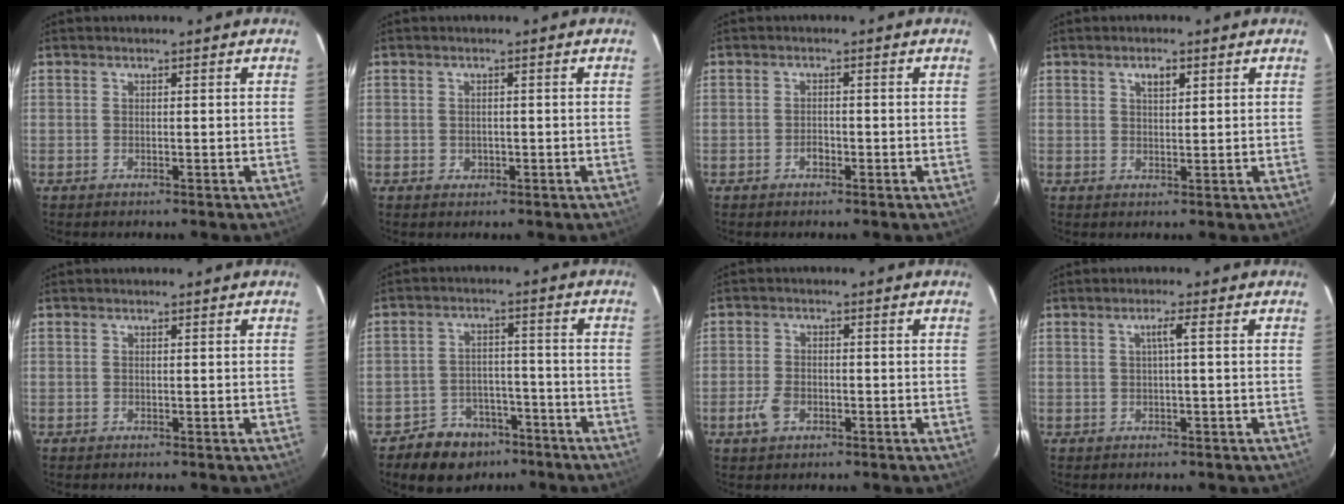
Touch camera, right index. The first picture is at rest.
{"total": 1.4, "force": [-0.3, 1.4, 0.4], "torque": [-0.005, -0.001, 0.000]}
{"total": 1.5, "force": [-0.8, 1.0, 0.7], "torque": [-0.012, 0.003, -0.012]}
{"total": 2.5, "force": [1.3, 1.1, 1.8], "torque": [-0.029, 0.005, 0.022]}
{"total": 0.0}
{"total": 9.3, "force": [-6.6, 6.2, 2.1], "torque": [-0.059, 0.024, -0.085]}
{"total": 4.3, "force": [-1.9, 2.7, 2.7], "torque": [-0.065, -0.001, -0.033]}
{"total": 1.9, "force": [0.1, -0.4, 1.8], "torque": [-0.034, 0.002, 0.003]}